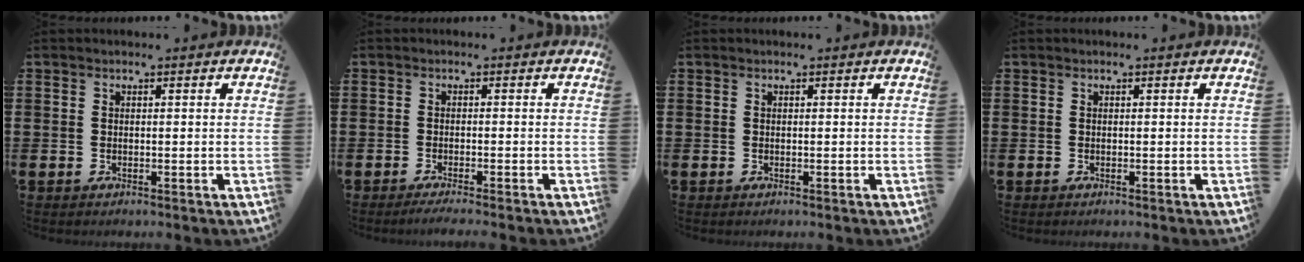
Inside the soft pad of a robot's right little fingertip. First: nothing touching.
{"total": 1.2, "force": [-0.9, 0.0, 0.8], "torque": [-0.011, 0.000, -0.018]}
{"total": 0.0}
{"total": 0.0}